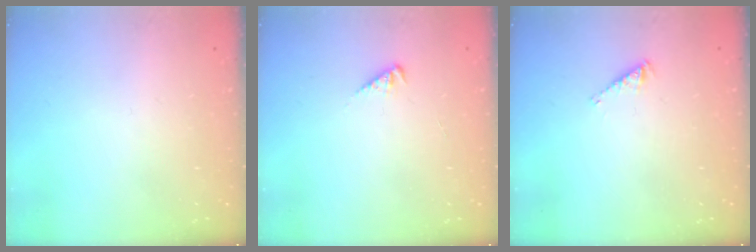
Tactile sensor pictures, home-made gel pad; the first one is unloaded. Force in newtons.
{"total": 1.9, "press": 1.9, "slide": 0.3}
{"total": 2.6, "press": 2.6, "slide": 0.4}